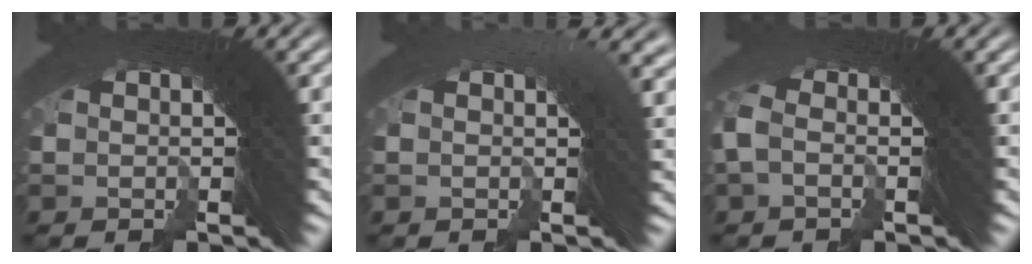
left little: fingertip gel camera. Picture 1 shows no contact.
{"total": 2.9, "force": [1.1, 1.3, 2.3], "torque": [0.005, 0.031, -0.009]}
{"total": 1.0, "force": [-0.7, -0.2, 0.7], "torque": [-0.021, 0.006, -0.017]}